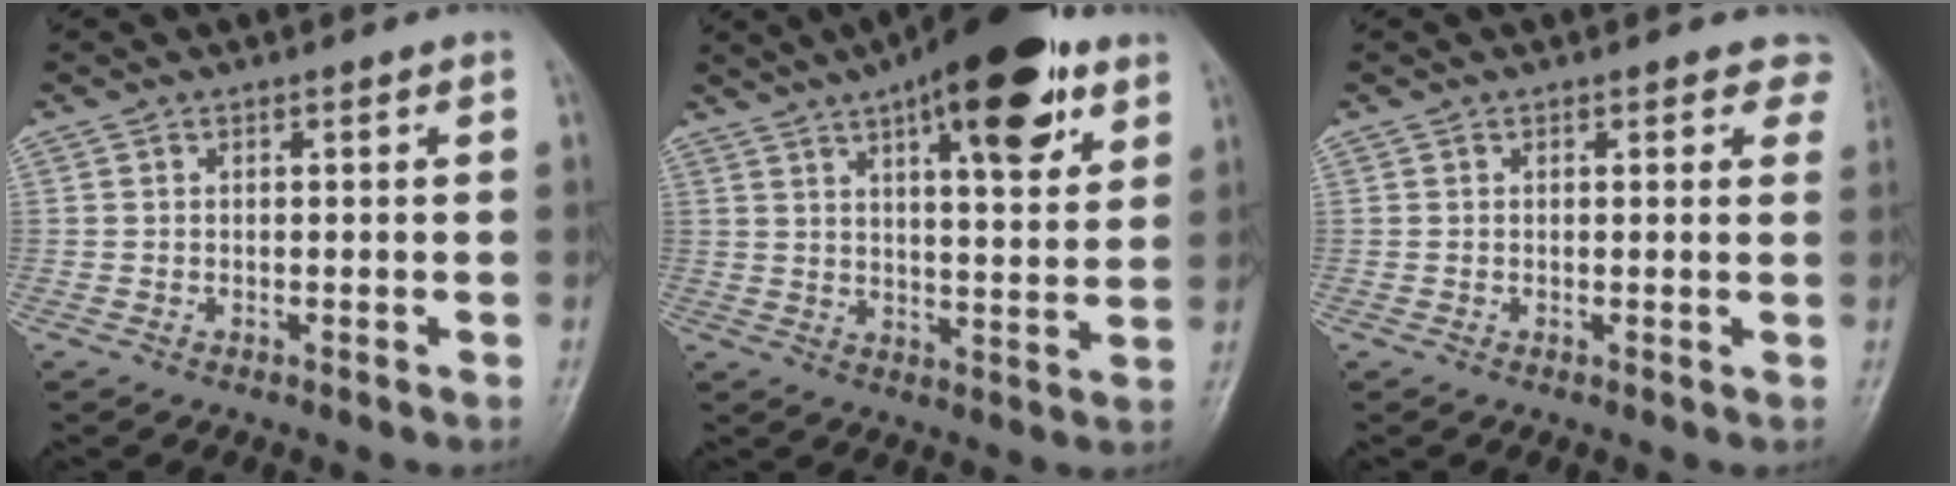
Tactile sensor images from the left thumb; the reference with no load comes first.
{"total": 18.8, "force": [10.4, 6.2, 14.4], "torque": [-0.187, -0.029, 0.151]}
{"total": 3.8, "force": [3.1, 2.0, 1.1], "torque": [0.024, -0.010, 0.018]}